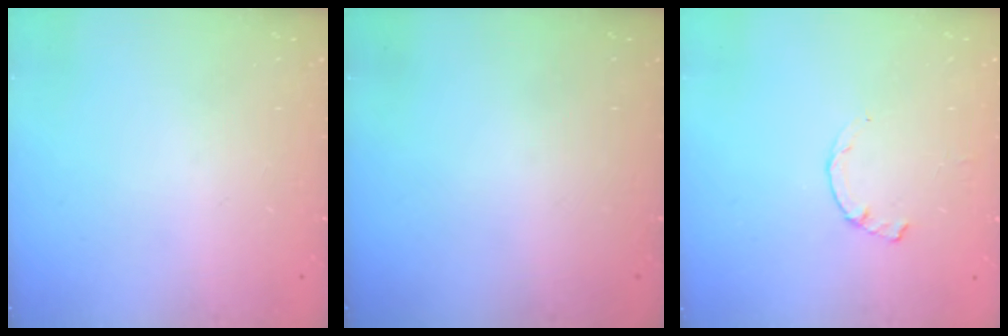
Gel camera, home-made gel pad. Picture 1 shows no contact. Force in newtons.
{"total": 0.0}
{"total": 1.2, "press": 1.1, "slide": 0.3}